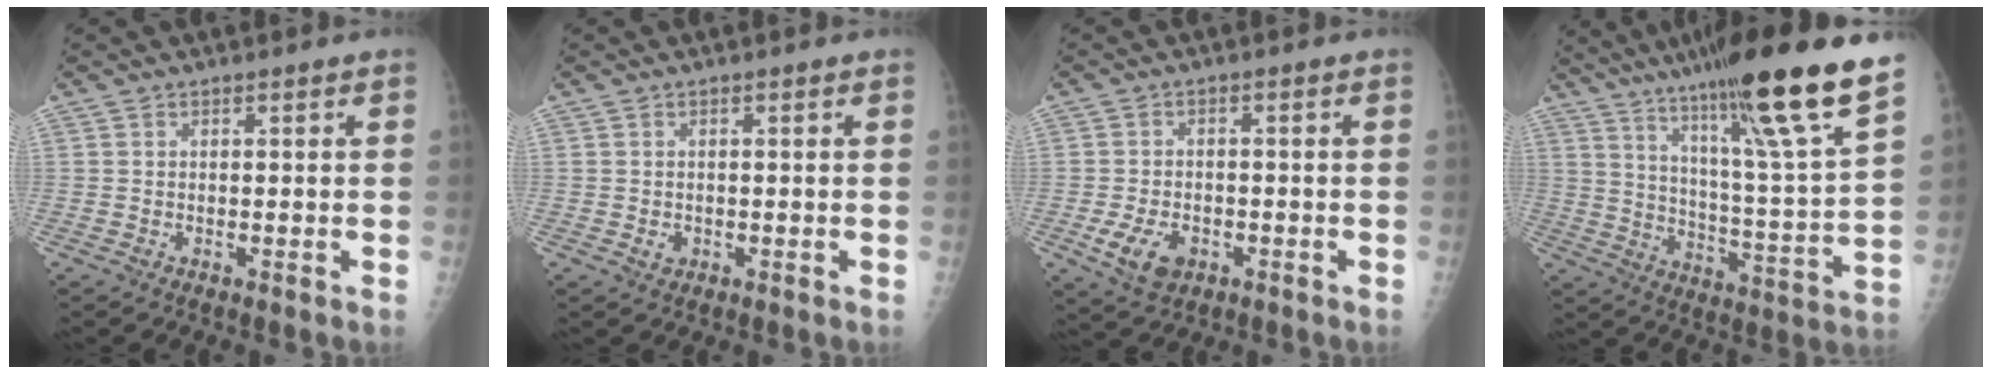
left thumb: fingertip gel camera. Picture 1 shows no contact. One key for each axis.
{"total": 1.5, "fx": -0.2, "fy": 1.4, "fz": 0.7, "tx": -0.003, "ty": 0.002, "tz": -0.001}
{"total": 6.8, "fx": -2.6, "fy": 4.6, "fz": 4.3, "tx": -0.071, "ty": 0.004, "tz": -0.040}
{"total": 24.6, "fx": 16.1, "fy": 1.6, "fz": 18.4, "tx": -0.276, "ty": -0.056, "tz": 0.258}